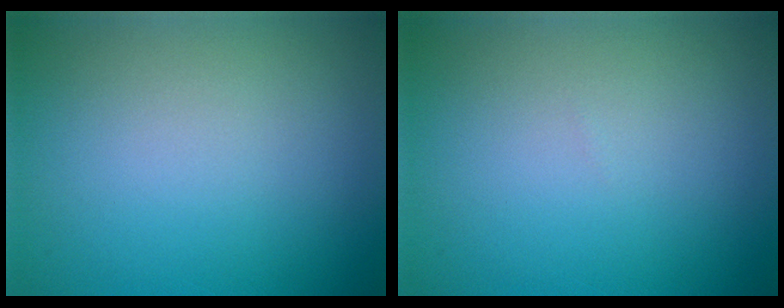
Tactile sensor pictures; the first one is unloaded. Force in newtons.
{"total": 0.0}